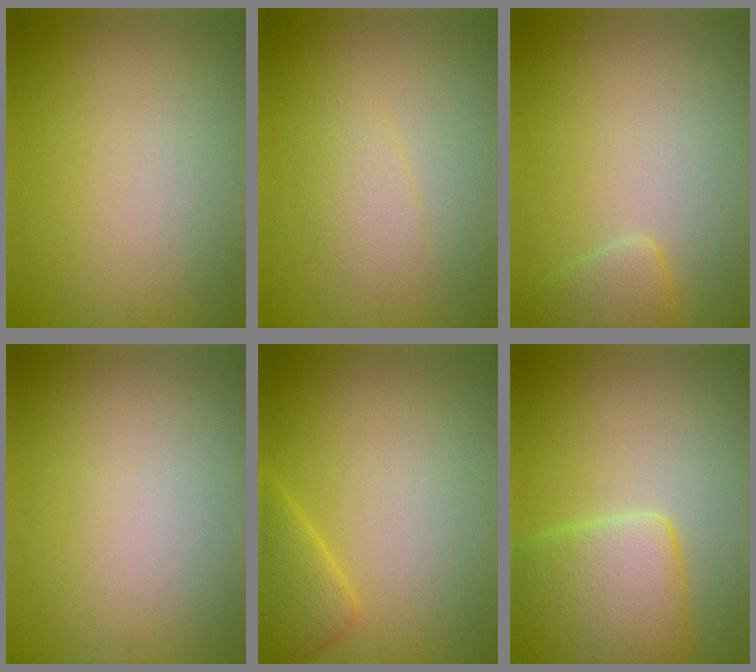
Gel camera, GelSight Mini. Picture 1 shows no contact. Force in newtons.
{"total": 1.8, "press": 1.8, "slide": 0.1}
{"total": 1.8, "press": 1.8, "slide": 0.2}
{"total": 0.0}
{"total": 2.7, "press": 2.7, "slide": 0.2}
{"total": 6.0, "press": 5.9, "slide": 0.6}